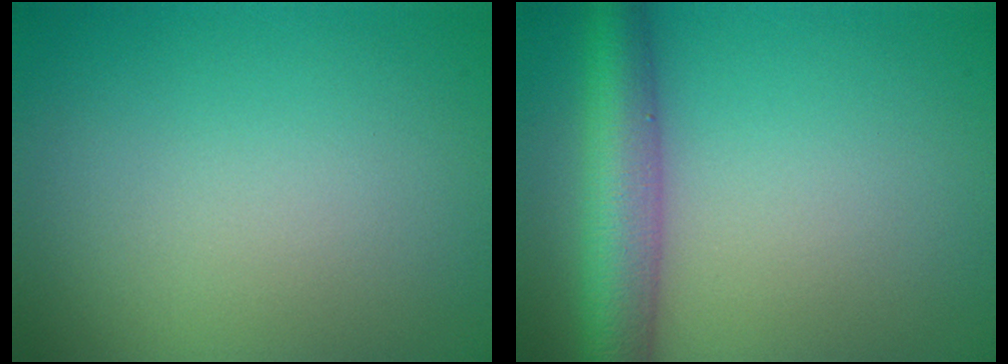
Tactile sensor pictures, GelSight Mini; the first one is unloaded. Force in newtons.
{"total": 5.5, "press": 5.5, "slide": 0.1}